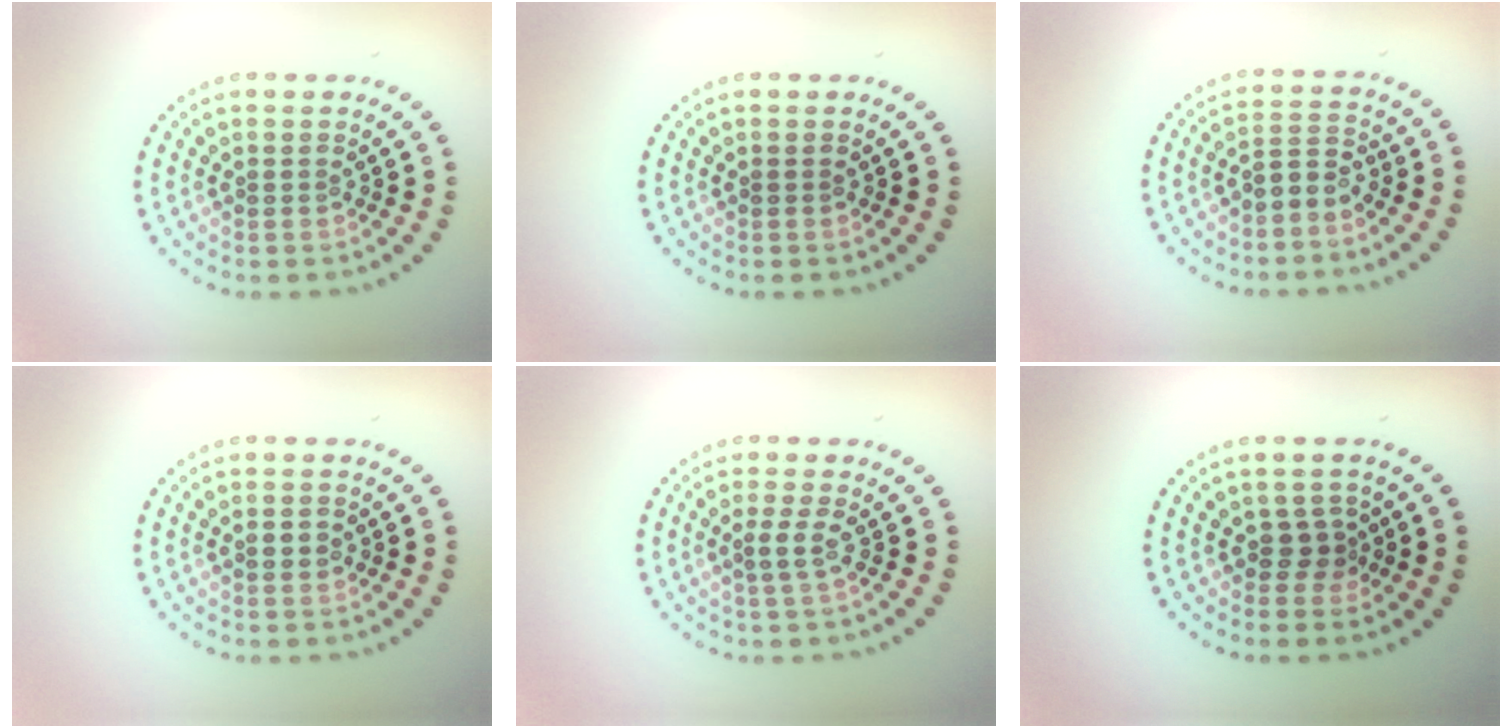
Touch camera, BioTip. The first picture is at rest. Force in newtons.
{"total": 0.0}
{"total": 2.0, "press": 1.6, "slide": 1.2}
{"total": 1.1, "press": 1.1, "slide": 0.1}
{"total": 1.4, "press": 1.1, "slide": 0.9}
{"total": 1.6, "press": 1.2, "slide": 1.0}